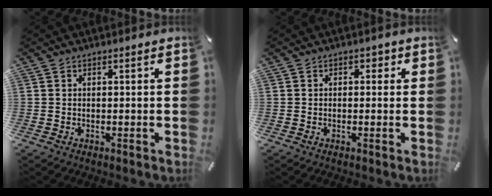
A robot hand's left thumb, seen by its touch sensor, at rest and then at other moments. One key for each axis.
{"total": 1.4, "fx": -0.1, "fy": 1.1, "fz": 0.9, "tx": -0.010, "ty": 0.004, "tz": -0.006}